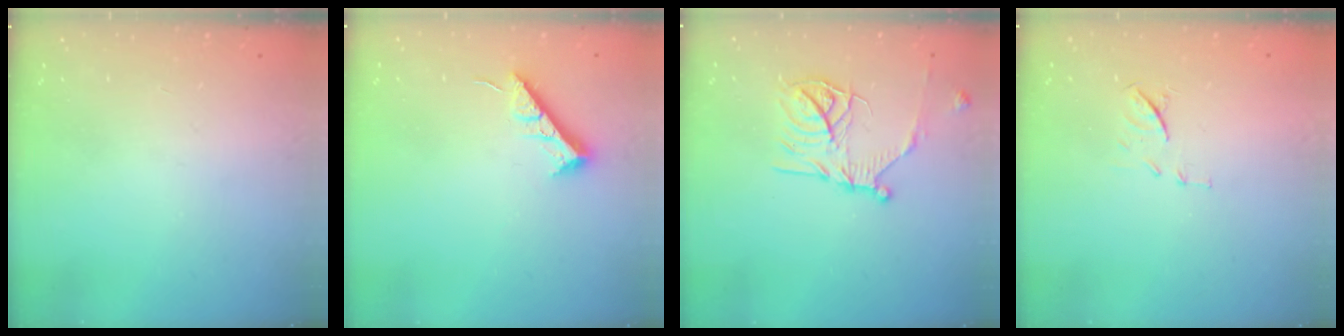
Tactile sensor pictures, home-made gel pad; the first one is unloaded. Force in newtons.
{"total": 7.3, "press": 7.3, "slide": 0.6}
{"total": 15.9, "press": 15.9, "slide": 1.5}
{"total": 7.1, "press": 6.9, "slide": 1.3}